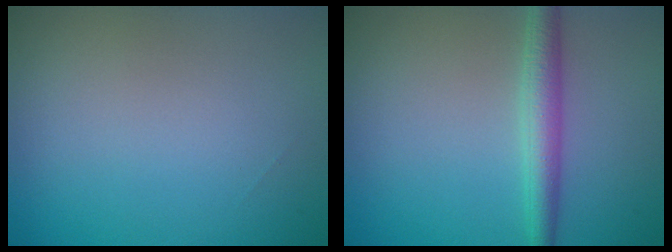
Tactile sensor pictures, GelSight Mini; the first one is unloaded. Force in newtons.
{"total": 2.8, "press": 2.8, "slide": 0.0}